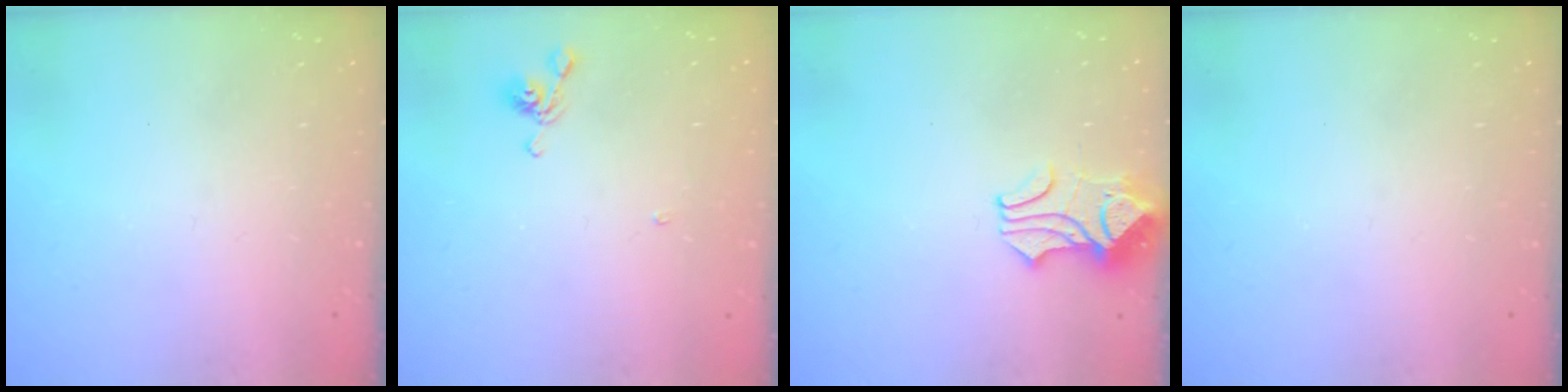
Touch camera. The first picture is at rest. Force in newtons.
{"total": 3.1, "press": 3.1, "slide": 0.3}
{"total": 1.9, "press": 1.5, "slide": 1.2}
{"total": 0.0}